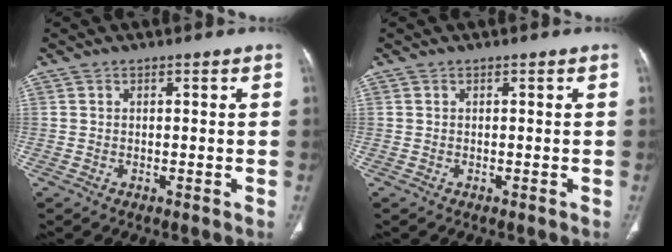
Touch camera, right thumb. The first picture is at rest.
{"total": 0.0}